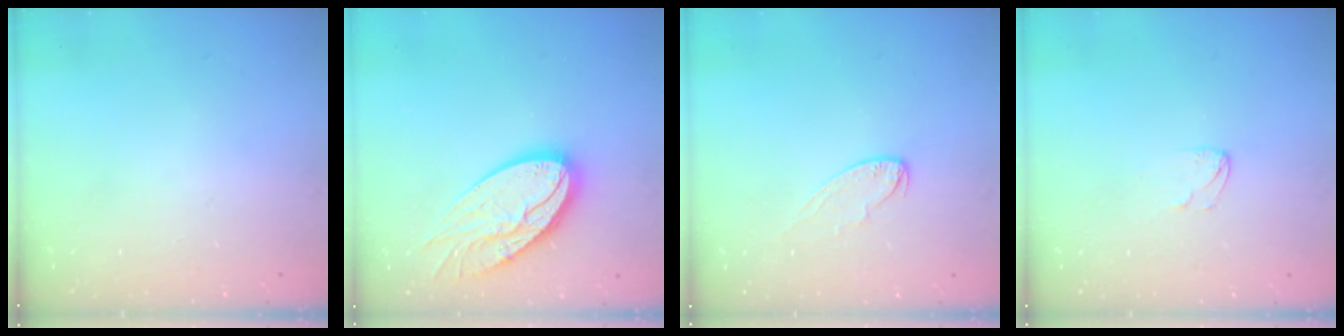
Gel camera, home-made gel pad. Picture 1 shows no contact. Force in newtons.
{"total": 18.4, "press": 18.4, "slide": 1.7}
{"total": 5.9, "press": 5.9, "slide": 0.2}
{"total": 4.1, "press": 4.1, "slide": 0.3}